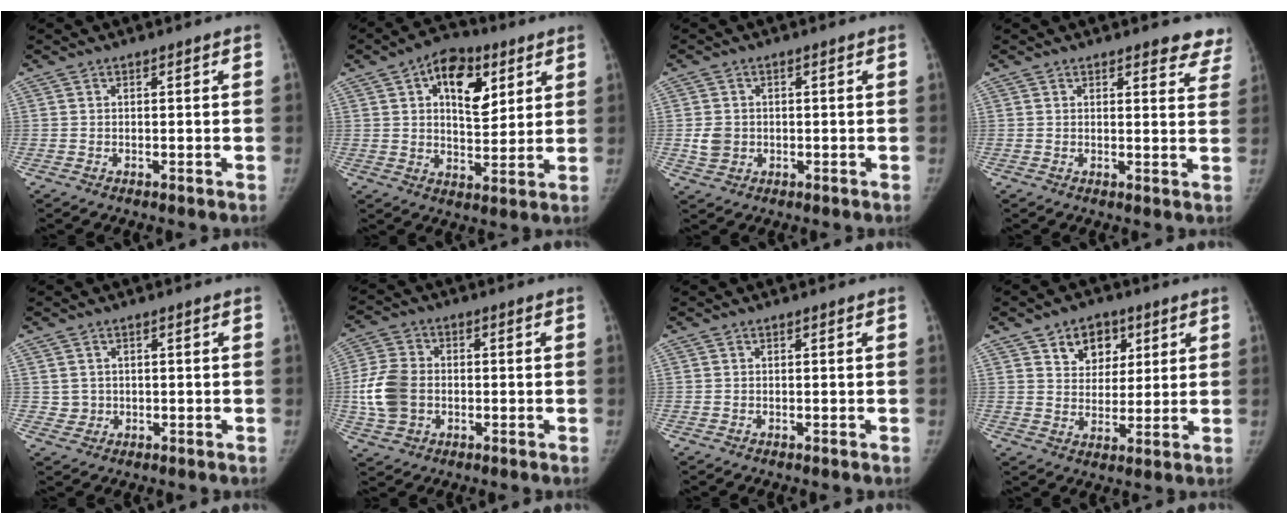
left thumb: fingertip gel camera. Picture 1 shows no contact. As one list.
[{"total": 12.8, "force": [5.3, 7.4, 9.0], "torque": [-0.095, -0.014, 0.081]}, {"total": 3.6, "force": [-0.3, 3.2, 1.7], "torque": [-0.019, 0.003, 0.002]}, {"total": 6.9, "force": [6.1, 2.5, 2.1], "torque": [0.020, -0.029, 0.047]}, {"total": 2.2, "force": [0.2, 2.2, 0.2], "torque": [0.009, 0.001, 0.010]}, {"total": 9.8, "force": [-1.1, 7.6, 6.2], "torque": [-0.116, 0.009, -0.020]}, {"total": 0.0}, {"total": 8.6, "force": [4.3, 6.3, 3.9], "torque": [-0.021, -0.018, 0.068]}]